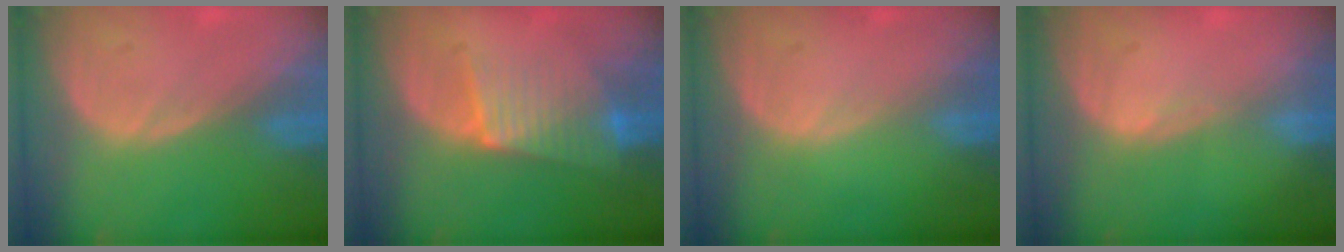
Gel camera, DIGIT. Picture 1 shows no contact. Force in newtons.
{"total": 6.7, "press": 6.2, "slide": 2.4}
{"total": 0.0}
{"total": 0.6, "press": 0.5, "slide": 0.4}